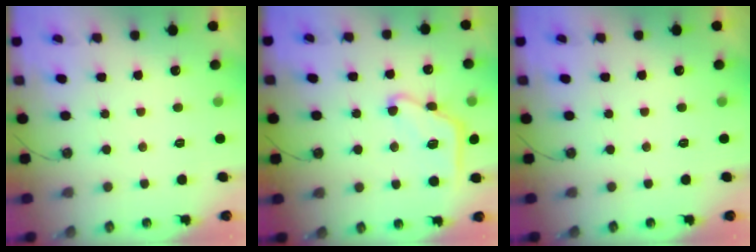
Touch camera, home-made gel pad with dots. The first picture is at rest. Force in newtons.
{"total": 11.7, "press": 11.7, "slide": 0.7}
{"total": 0.0}